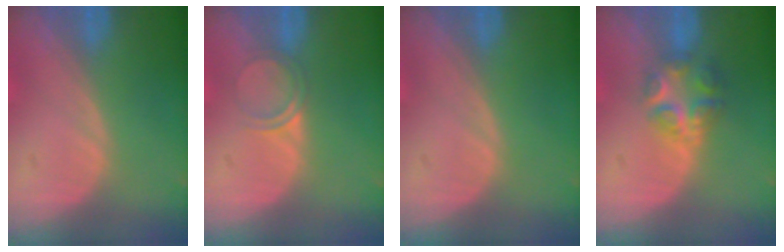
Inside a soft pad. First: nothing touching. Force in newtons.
{"total": 2.5, "press": 2.1, "slide": 1.2}
{"total": 0.0}
{"total": 6.1, "press": 5.4, "slide": 2.8}